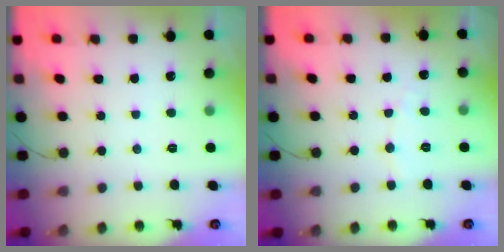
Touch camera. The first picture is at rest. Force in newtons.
{"total": 3.0, "press": 2.9, "slide": 0.2}